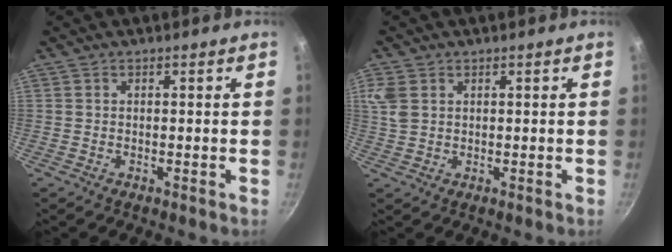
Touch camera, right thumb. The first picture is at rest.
{"total": 5.0, "force": [1.9, 3.5, 2.9], "torque": [-0.060, 0.002, 0.038]}